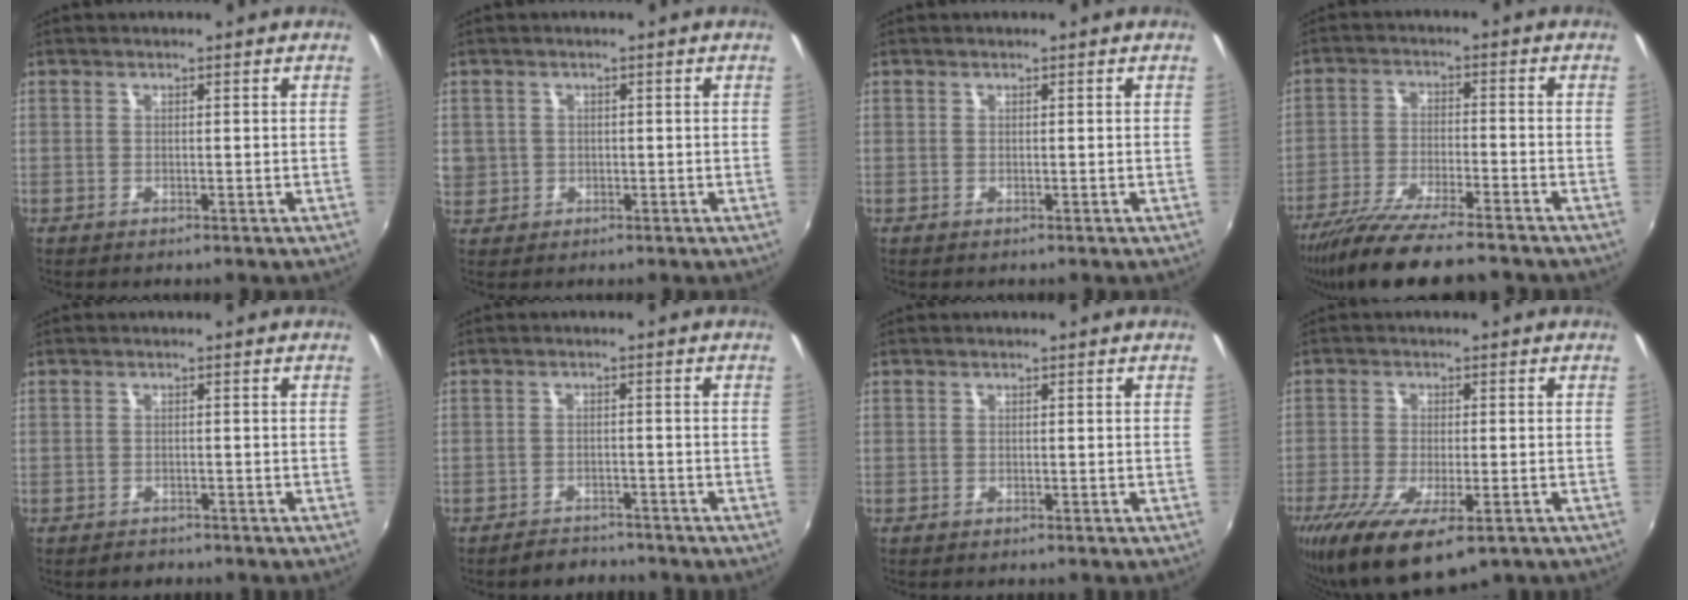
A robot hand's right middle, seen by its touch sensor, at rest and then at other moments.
{"total": 6.0, "force": [-0.2, 5.8, 1.7], "torque": [-0.057, 0.005, 0.003]}
{"total": 0.0}
{"total": 14.1, "force": [-11.9, 1.5, 7.3], "torque": [-0.155, -0.035, -0.203]}
{"total": 1.6, "force": [-1.4, 0.9, 0.1], "torque": [-0.007, -0.002, -0.019]}
{"total": 4.3, "force": [-4.0, 1.7, 0.5], "torque": [-0.025, 0.001, -0.061]}
{"total": 0.0}
{"total": 12.8, "force": [-7.7, 4.3, 9.2], "torque": [-0.197, -0.053, -0.126]}